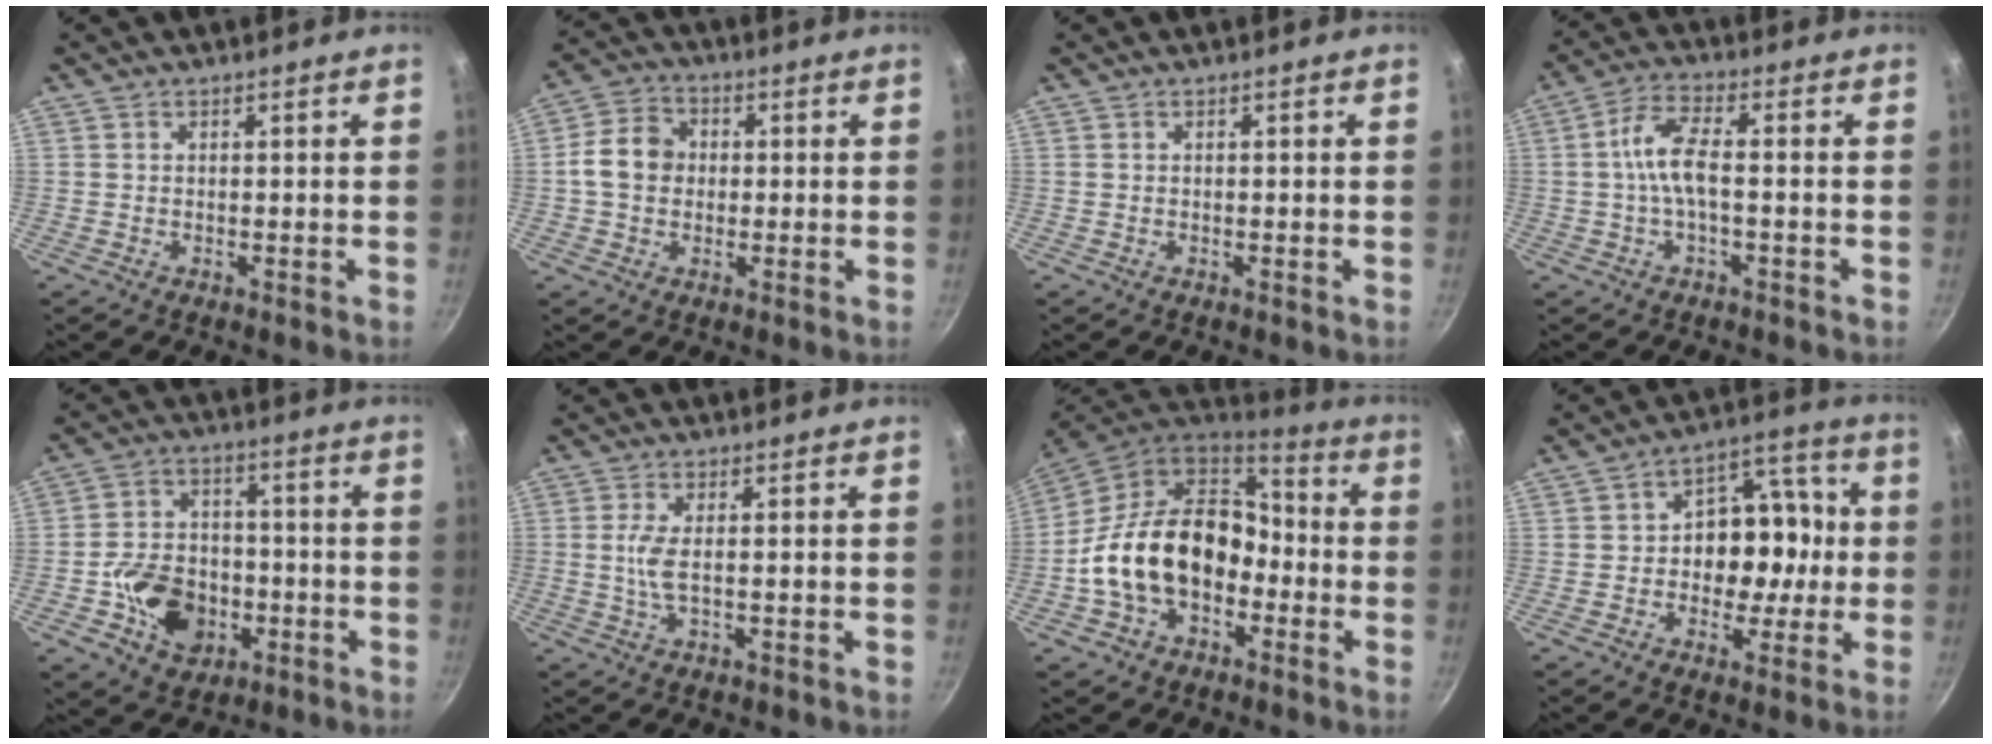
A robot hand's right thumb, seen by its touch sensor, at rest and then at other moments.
{"total": 8.0, "force": [0.1, 6.6, 4.5], "torque": [-0.057, 0.016, -0.014]}
{"total": 0.0}
{"total": 6.7, "force": [-1.0, 2.5, 6.1], "torque": [-0.134, 0.026, -0.027]}
{"total": 12.8, "force": [-3.8, 9.9, 7.2], "torque": [-0.092, 0.031, -0.060]}
{"total": 4.0, "force": [0.0, 1.1, 3.8], "torque": [-0.092, 0.000, 0.000]}
{"total": 20.0, "force": [-3.8, 14.2, 13.5], "torque": [-0.207, 0.059, -0.071]}
{"total": 13.0, "force": [-1.0, 9.7, 8.5], "torque": [-0.066, 0.034, -0.023]}